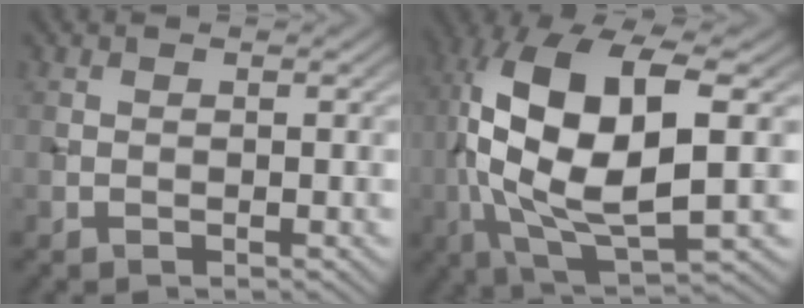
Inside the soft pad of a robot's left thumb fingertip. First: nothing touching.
{"total": 16.2, "force": [1.9, 6.8, 14.6], "torque": [-0.318, 0.008, 0.033]}